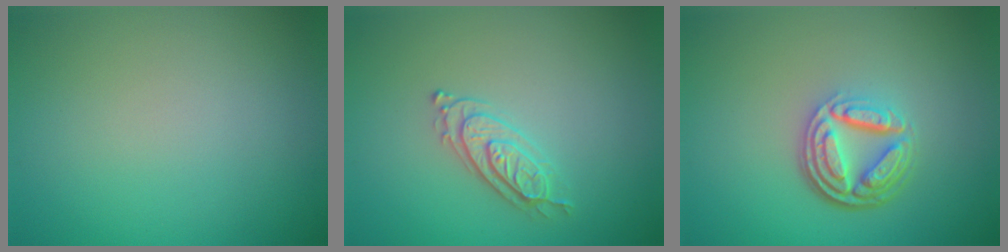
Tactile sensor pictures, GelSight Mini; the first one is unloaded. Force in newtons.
{"total": 2.2, "press": 2.2, "slide": 0.3}
{"total": 4.9, "press": 3.6, "slide": 3.2}